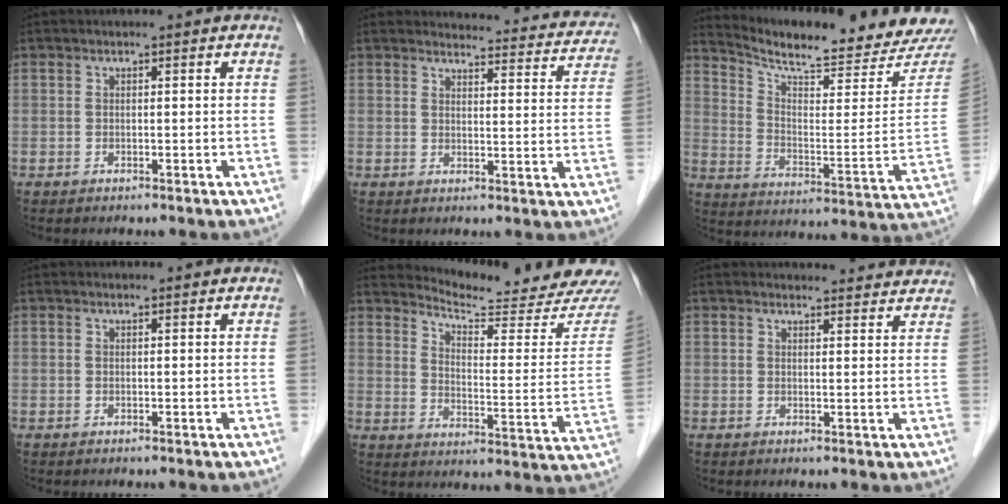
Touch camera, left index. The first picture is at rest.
{"total": 15.9, "force": [15.3, 3.3, 2.5], "torque": [0.006, -0.047, 0.144]}
{"total": 19.3, "force": [18.5, 0.8, 5.4], "torque": [-0.098, -0.079, 0.255]}
{"total": 1.7, "force": [1.7, 0.1, 0.2], "torque": [-0.012, 0.008, 0.020]}
{"total": 16.7, "force": [16.5, -1.1, 2.4], "torque": [-0.040, -0.108, 0.208]}
{"total": 10.7, "force": [10.5, 1.9, 1.4], "torque": [0.012, 0.003, 0.097]}